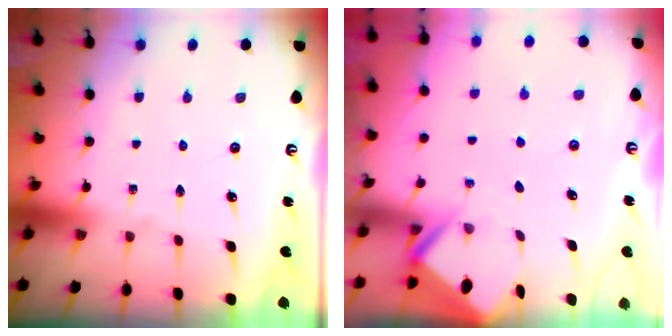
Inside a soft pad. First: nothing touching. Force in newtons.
{"total": 2.6, "press": 2.6, "slide": 0.1}